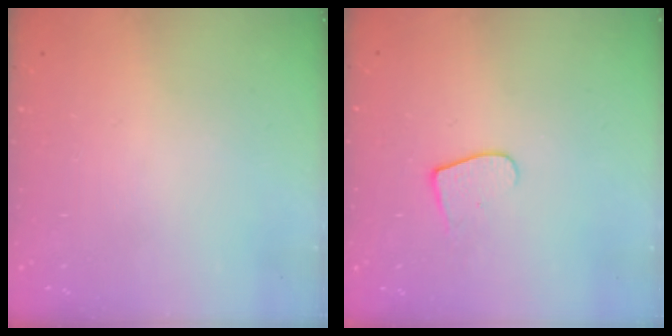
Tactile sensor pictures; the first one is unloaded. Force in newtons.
{"total": 6.7, "press": 6.7, "slide": 0.6}